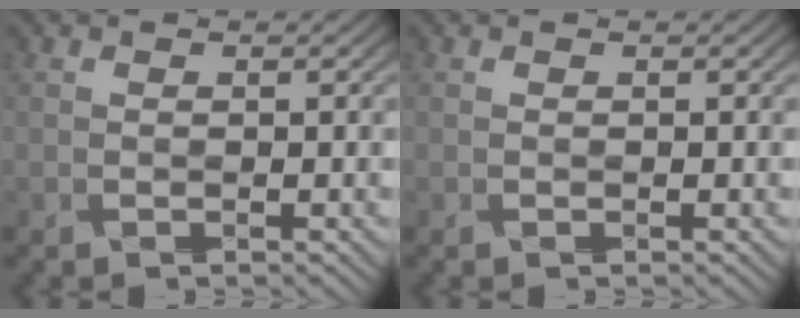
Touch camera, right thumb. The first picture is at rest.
{"total": 0.0}